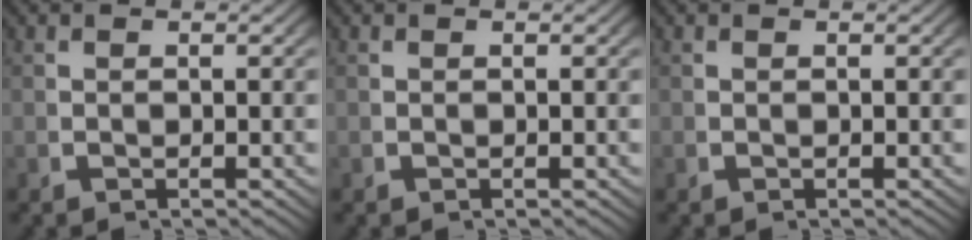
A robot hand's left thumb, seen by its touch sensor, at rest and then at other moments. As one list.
[{"total": 0.0}, {"total": 0.0}]